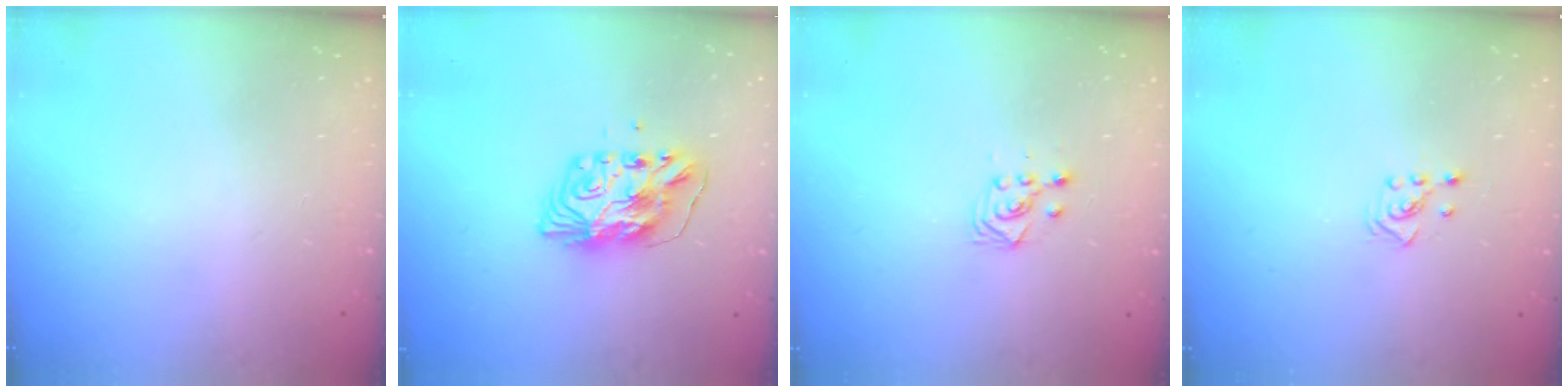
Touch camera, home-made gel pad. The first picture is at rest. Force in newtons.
{"total": 9.4, "press": 9.4, "slide": 0.8}
{"total": 3.1, "press": 2.9, "slide": 0.9}
{"total": 2.3, "press": 2.2, "slide": 0.8}